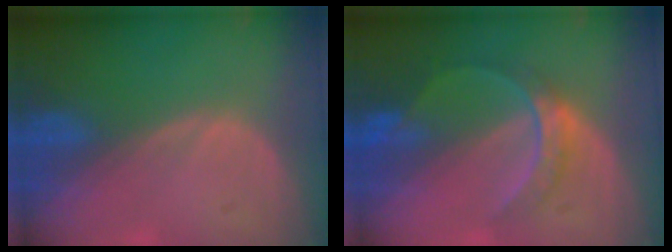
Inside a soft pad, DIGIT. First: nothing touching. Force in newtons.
{"total": 6.2, "press": 5.5, "slide": 2.9}